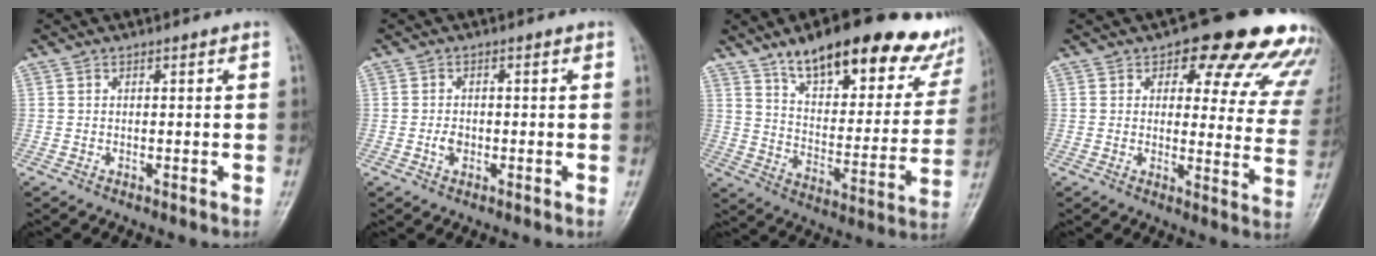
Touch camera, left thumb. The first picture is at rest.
{"total": 2.1, "force": [-0.6, 1.5, 1.3], "torque": [-0.018, 0.003, -0.012]}
{"total": 26.7, "force": [18.0, 9.6, 17.3], "torque": [-0.203, -0.060, 0.258]}
{"total": 19.2, "force": [13.8, 8.1, 10.5], "torque": [-0.065, -0.061, 0.143]}